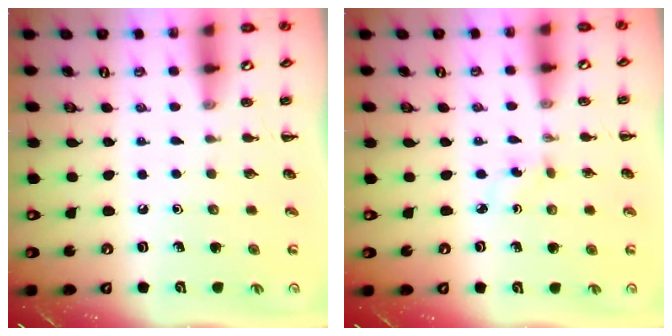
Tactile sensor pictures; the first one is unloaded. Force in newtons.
{"total": 1.8, "press": 1.6, "slide": 0.7}